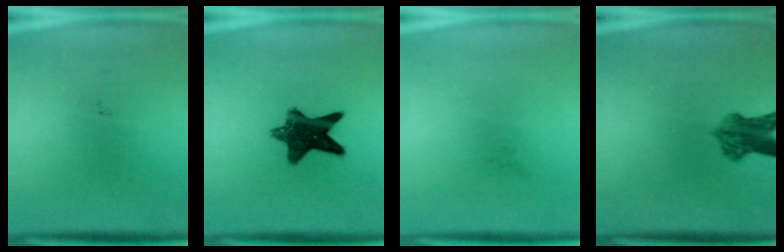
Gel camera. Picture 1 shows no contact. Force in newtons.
{"total": 10.7}
{"total": 0.0}
{"total": 5.5}